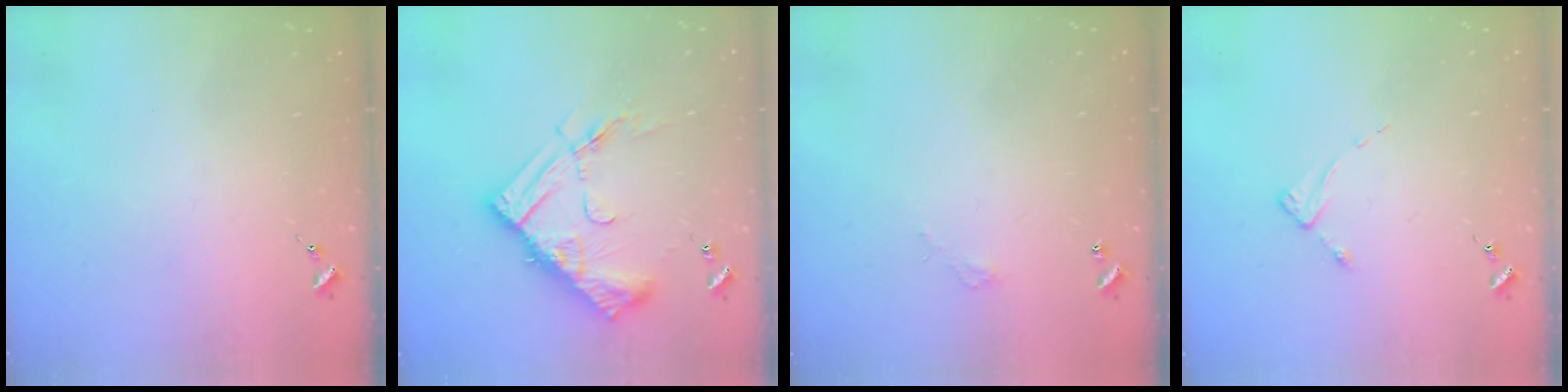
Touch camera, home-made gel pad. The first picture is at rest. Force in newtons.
{"total": 16.6, "press": 16.6, "slide": 1.1}
{"total": 2.7, "press": 2.7, "slide": 0.2}
{"total": 2.1, "press": 2.0, "slide": 0.4}